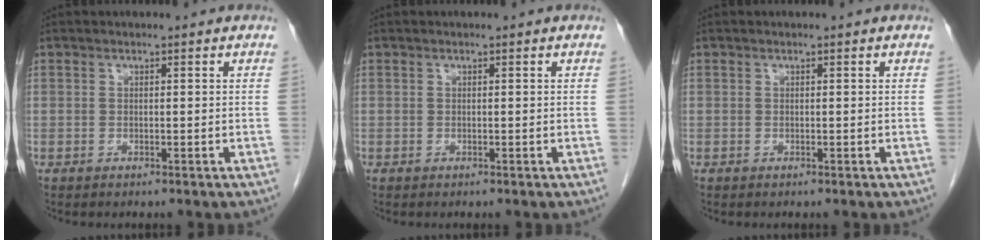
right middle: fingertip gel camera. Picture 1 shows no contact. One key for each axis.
{"total": 0.0}
{"total": 0.0}